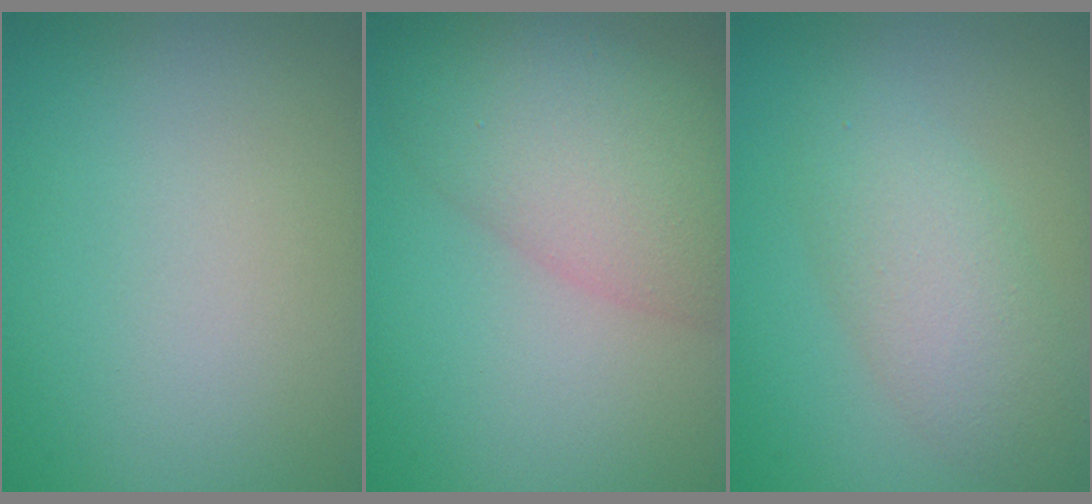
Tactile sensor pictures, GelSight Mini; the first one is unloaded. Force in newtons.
{"total": 6.9, "press": 6.8, "slide": 0.4}
{"total": 3.9, "press": 3.9, "slide": 0.1}